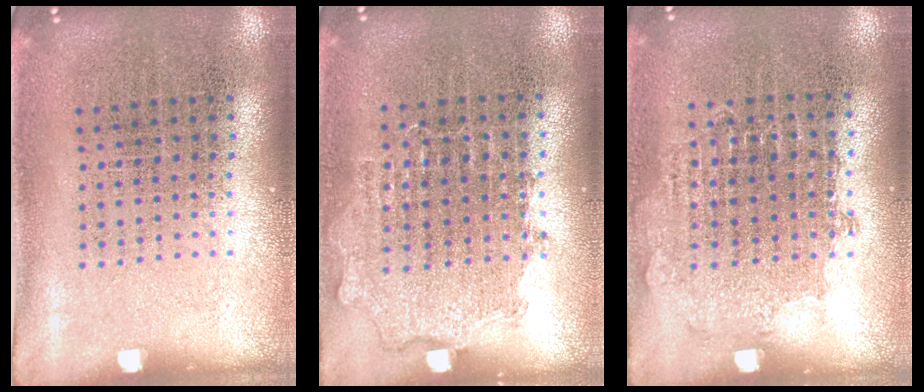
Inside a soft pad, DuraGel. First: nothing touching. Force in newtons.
{"total": 0.8, "press": 0.7, "slide": 0.2}
{"total": 0.8, "press": 0.8, "slide": 0.1}